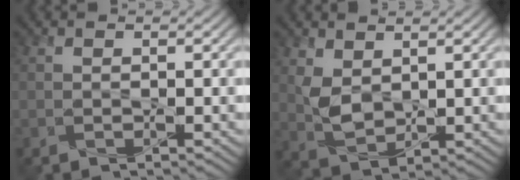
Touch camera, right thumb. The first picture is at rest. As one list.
[{"total": 4.1, "force": [1.7, 2.5, 2.8], "torque": [-0.075, -0.007, 0.036]}]